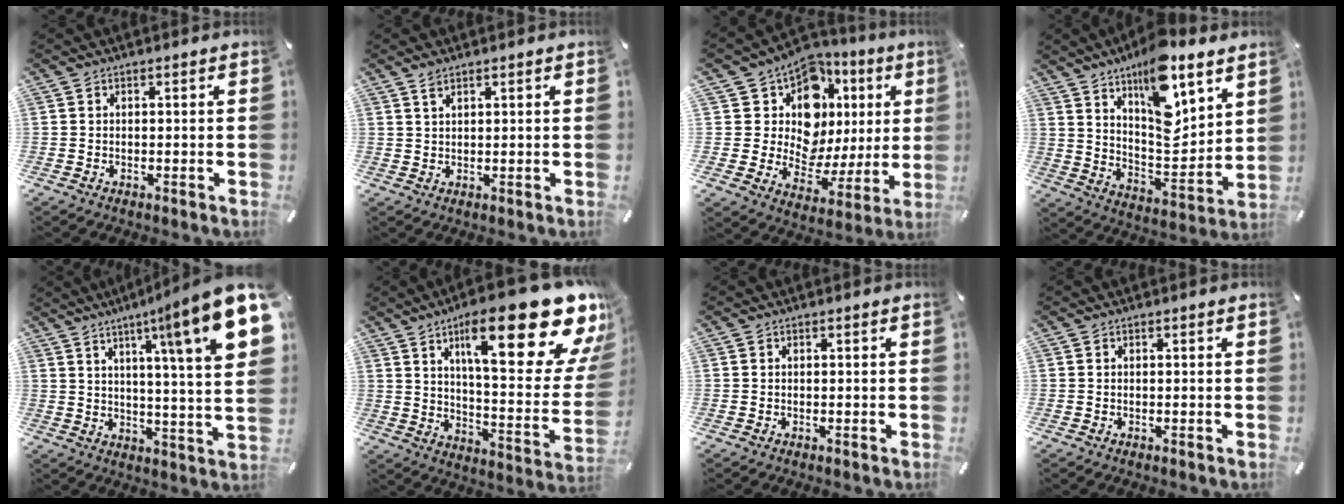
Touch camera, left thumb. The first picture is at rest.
{"total": 2.1, "force": [1.5, 0.9, 1.2], "torque": [-0.025, -0.001, 0.029]}
{"total": 14.1, "force": [6.5, 11.0, 6.0], "torque": [-0.098, -0.064, 0.127]}
{"total": 16.6, "force": [11.4, 6.4, 10.3], "torque": [-0.149, -0.078, 0.190]}
{"total": 17.8, "force": [8.8, 2.0, 15.3], "torque": [-0.226, -0.065, 0.117]}
{"total": 30.2, "force": [16.3, 9.7, 23.5], "torque": [-0.338, -0.109, 0.261]}
{"total": 0.0}
{"total": 0.0}